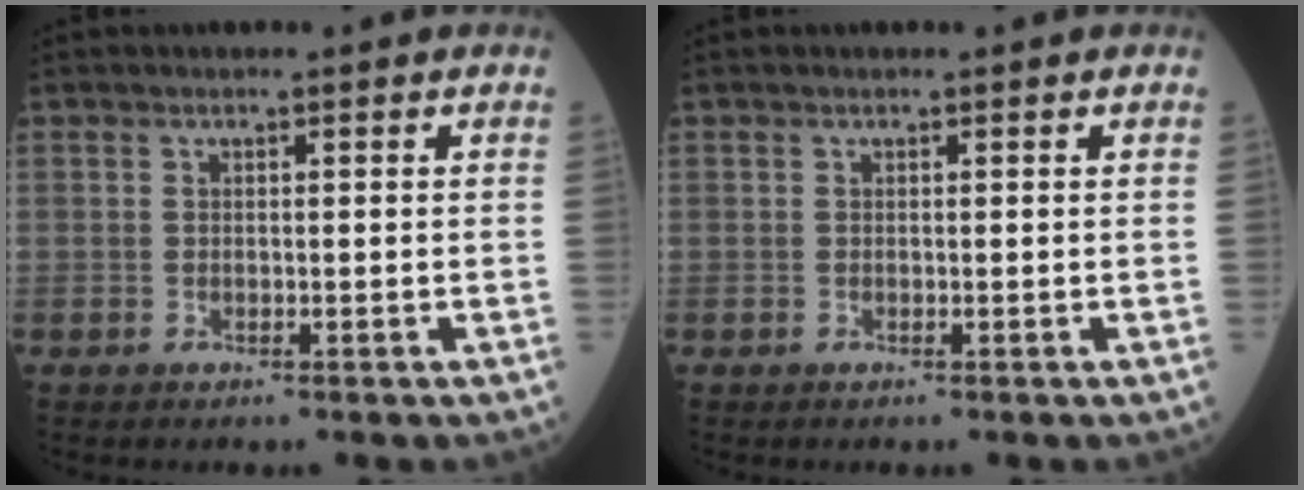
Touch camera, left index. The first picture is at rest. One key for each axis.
{"total": 0.0}